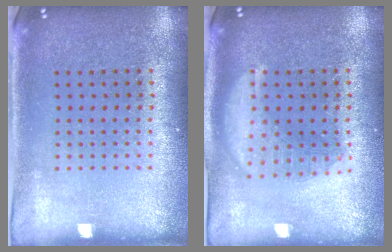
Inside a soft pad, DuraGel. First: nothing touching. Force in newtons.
{"total": 2.8, "press": 2.8, "slide": 0.3}